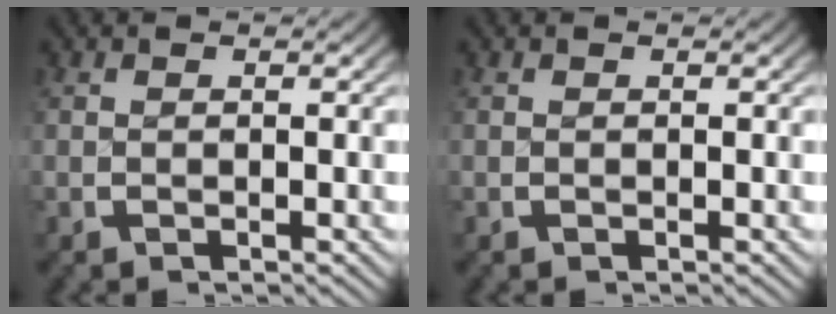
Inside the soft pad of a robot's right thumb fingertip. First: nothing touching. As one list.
[{"total": 0.0}]